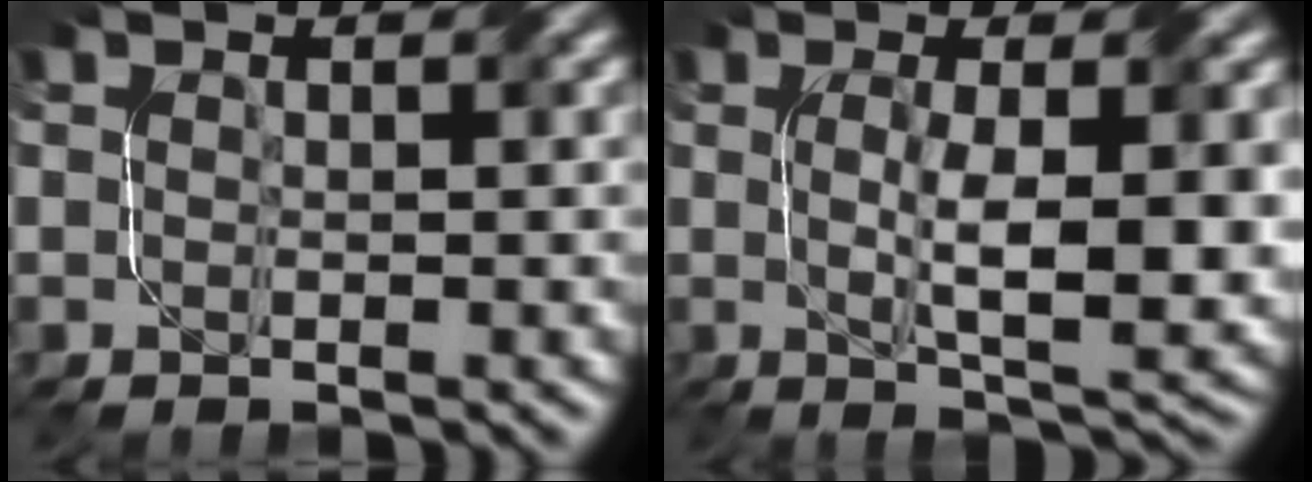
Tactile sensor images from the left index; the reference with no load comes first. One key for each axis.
{"total": 6.8, "fx": 0.1, "fy": 1.6, "fz": 6.6, "tx": -0.107, "ty": -0.007, "tz": 0.008}